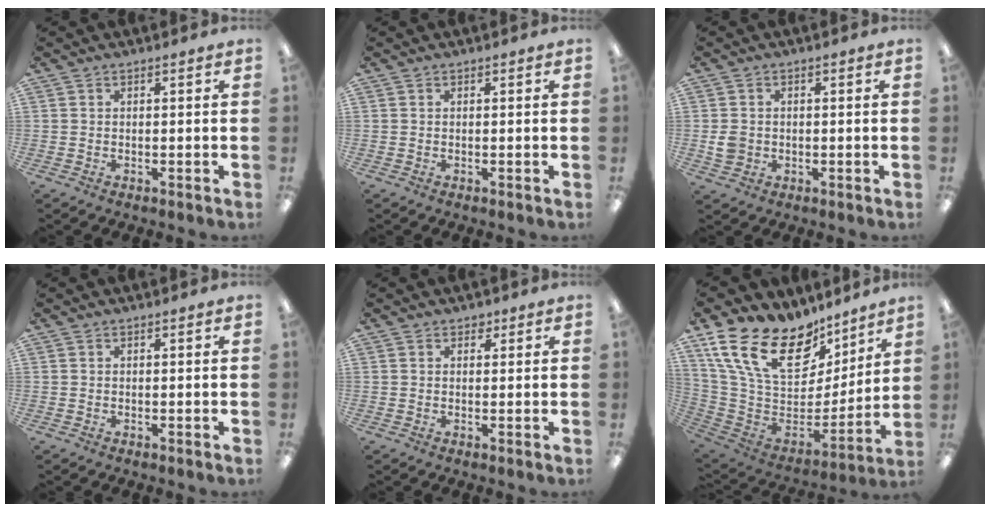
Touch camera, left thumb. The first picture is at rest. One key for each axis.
{"total": 0.0}
{"total": 3.5, "fx": -0.1, "fy": 3.2, "fz": 1.5, "tx": -0.019, "ty": 0.003, "tz": -0.002}
{"total": 0.0}
{"total": 1.5, "fx": 0.9, "fy": 1.1, "fz": 0.5, "tx": -0.010, "ty": 0.003, "tz": 0.017}
{"total": 22.6, "fx": 14.5, "fy": 12.4, "fz": 12.2, "tx": -0.227, "ty": -0.093, "tz": 0.270}